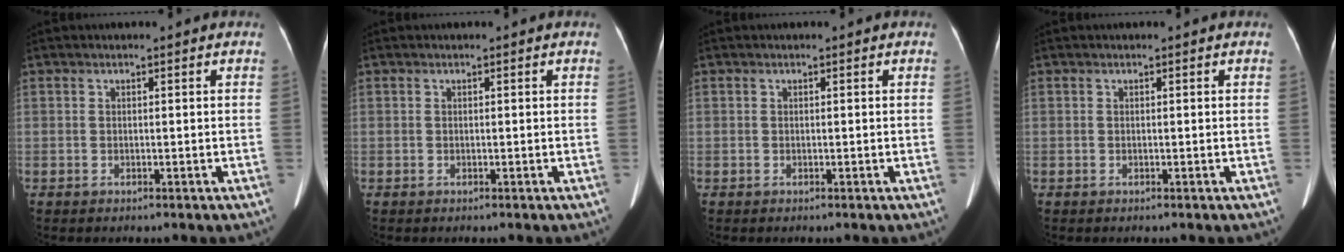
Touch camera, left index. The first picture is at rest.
{"total": 0.0}
{"total": 0.0}
{"total": 0.0}